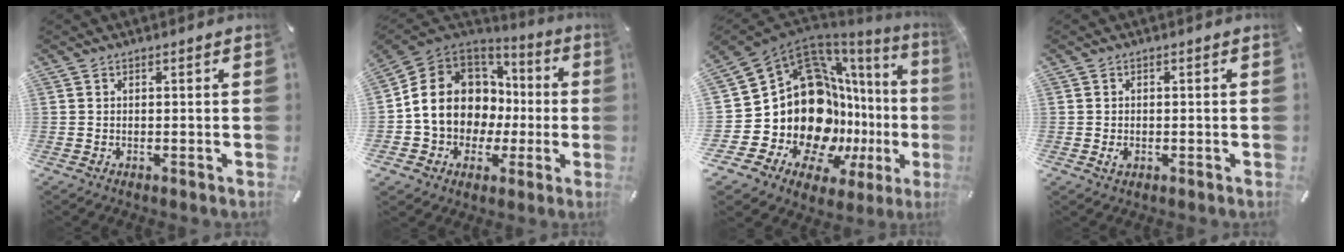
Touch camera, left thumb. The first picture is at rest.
{"total": 14.6, "force": [-0.5, 13.0, 6.6], "torque": [-0.142, 0.000, 0.000]}
{"total": 25.4, "force": [-2.0, 17.0, 18.8], "torque": [-0.312, -0.087, 0.019]}
{"total": 1.6, "force": [-0.3, 1.1, 1.1], "torque": [-0.019, 0.002, -0.006]}